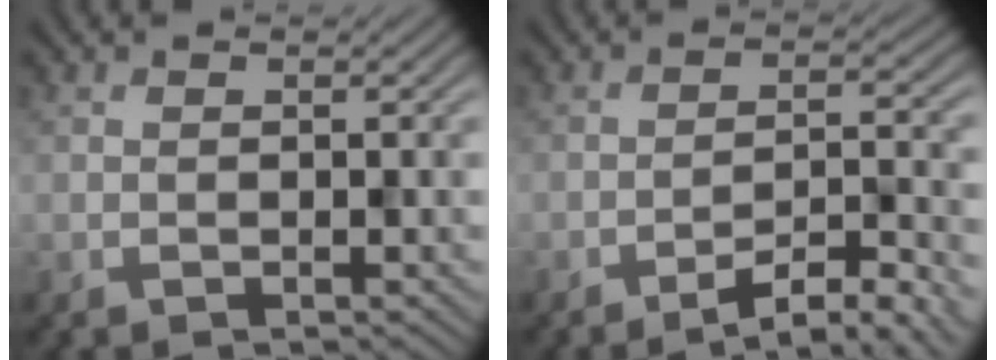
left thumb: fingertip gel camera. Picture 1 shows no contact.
{"total": 6.3, "force": [-4.7, 1.1, 4.0], "torque": [-0.067, 0.007, -0.067]}